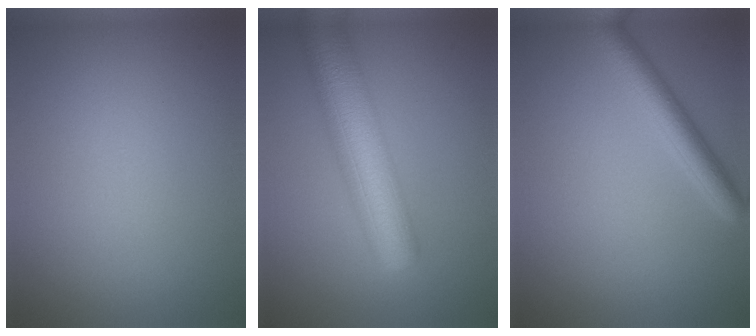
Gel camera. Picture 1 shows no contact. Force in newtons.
{"total": 8.6, "press": 8.6, "slide": 0.2}
{"total": 3.4, "press": 3.4, "slide": 0.2}